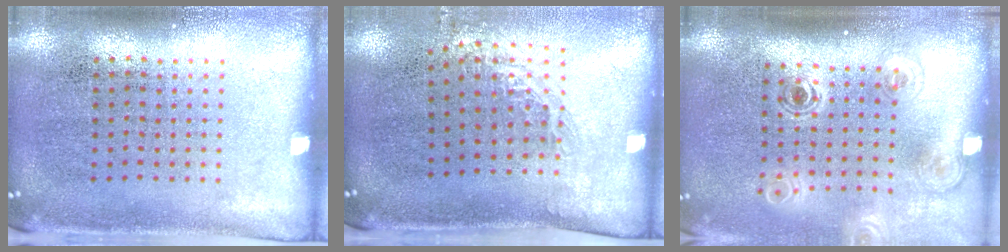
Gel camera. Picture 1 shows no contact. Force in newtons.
{"total": 1.2, "press": 1.0, "slide": 0.8}
{"total": 1.8, "press": 1.2, "slide": 1.4}